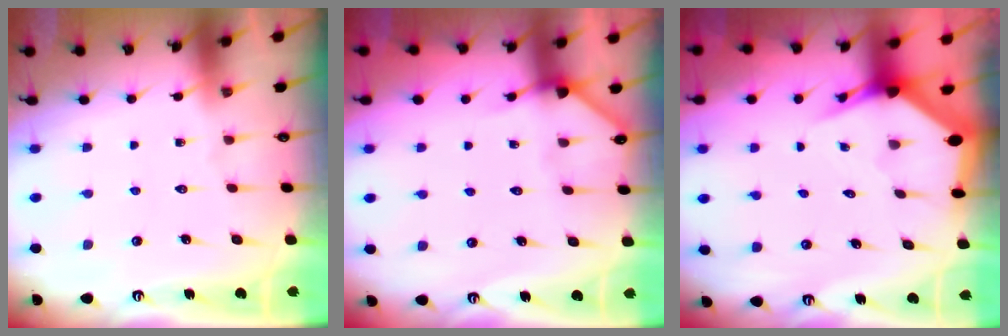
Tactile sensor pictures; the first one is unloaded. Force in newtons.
{"total": 3.9, "press": 3.9, "slide": 0.2}
{"total": 3.7, "press": 3.6, "slide": 0.3}